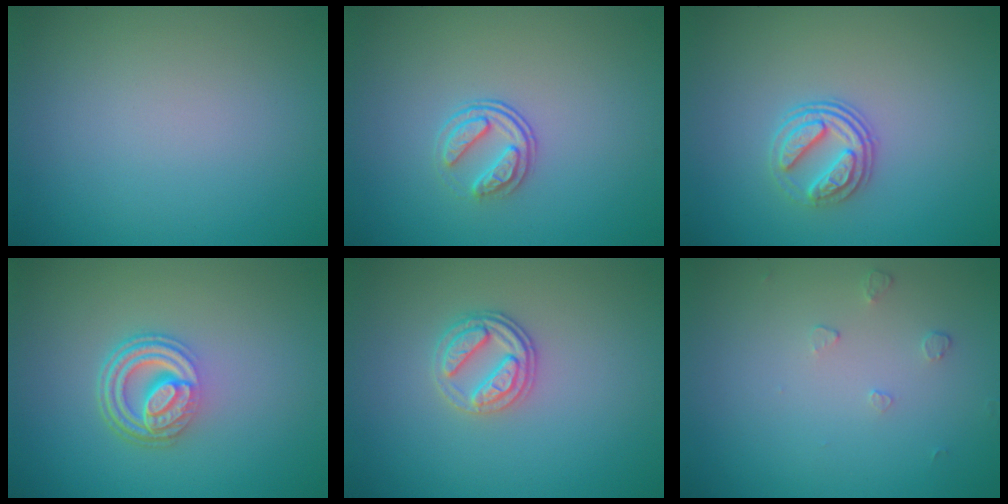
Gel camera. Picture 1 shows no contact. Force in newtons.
{"total": 2.3, "press": 1.7, "slide": 1.6}
{"total": 3.0, "press": 2.6, "slide": 1.6}
{"total": 4.9, "press": 3.4, "slide": 3.5}
{"total": 2.7, "press": 2.6, "slide": 0.8}
{"total": 0.6, "press": 0.4, "slide": 0.5}